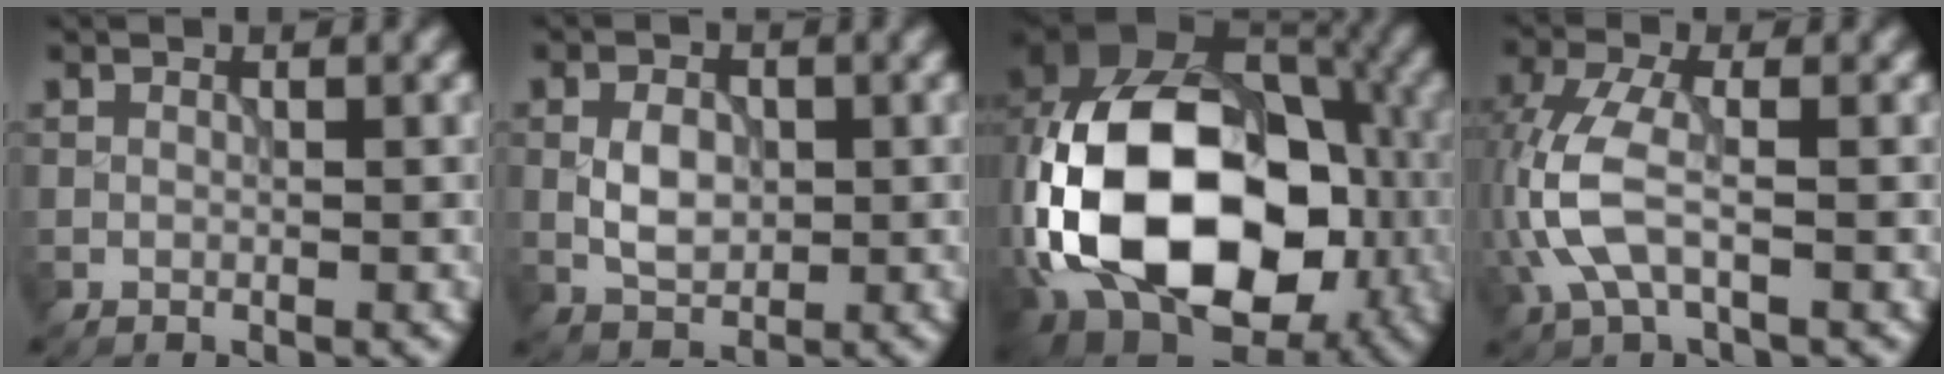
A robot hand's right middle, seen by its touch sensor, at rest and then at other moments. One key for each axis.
{"total": 3.1, "fx": -0.1, "fy": 2.1, "fz": 2.3, "tx": -0.044, "ty": 0.001, "tz": -0.002}
{"total": 19.6, "fx": -3.2, "fy": 13.5, "fz": 13.8, "tx": -0.278, "ty": -0.003, "tz": -0.051}
{"total": 5.5, "fx": -1.2, "fy": 2.4, "fz": 4.7, "tx": -0.124, "ty": 0.006, "tz": -0.029}